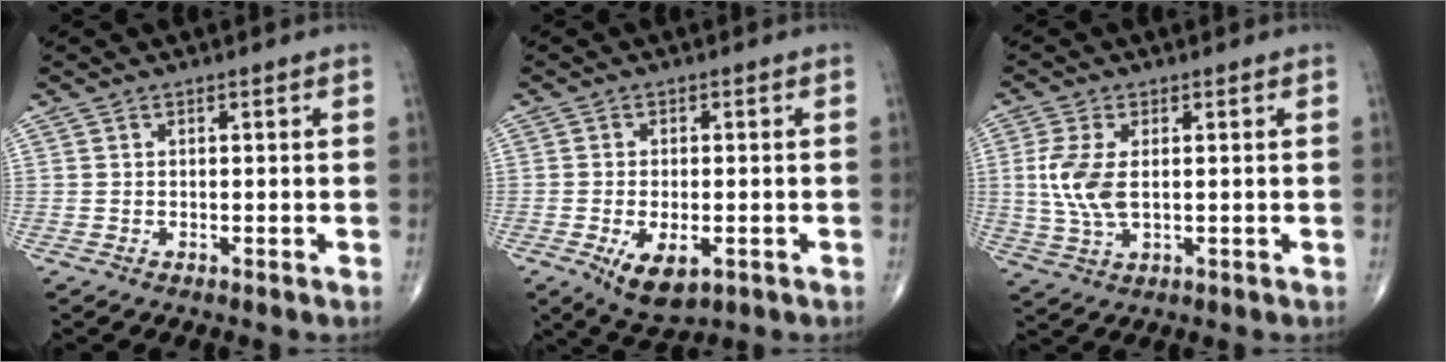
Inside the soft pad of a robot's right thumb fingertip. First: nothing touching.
{"total": 7.4, "force": [-2.5, 3.5, 6.0], "torque": [-0.100, -0.006, -0.032]}
{"total": 7.7, "force": [0.7, 3.9, 6.6], "torque": [-0.160, -0.003, 0.017]}